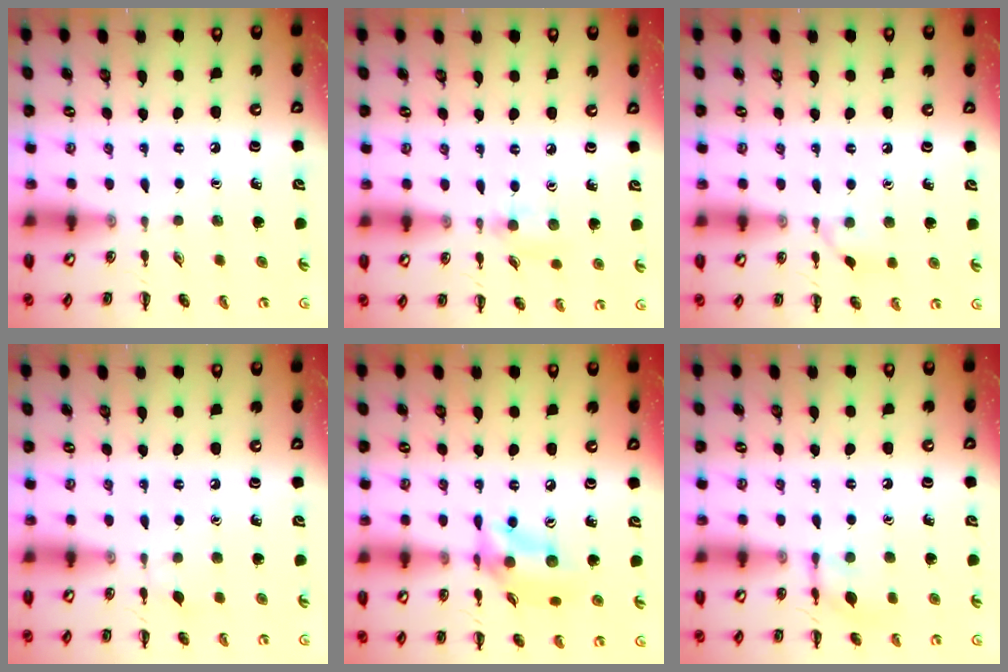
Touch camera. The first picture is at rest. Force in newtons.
{"total": 4.8, "press": 4.4, "slide": 1.8}
{"total": 5.9, "press": 5.6, "slide": 1.9}
{"total": 3.8, "press": 3.6, "slide": 1.3}
{"total": 12.5, "press": 12.3, "slide": 2.6}
{"total": 7.7, "press": 7.7, "slide": 0.5}